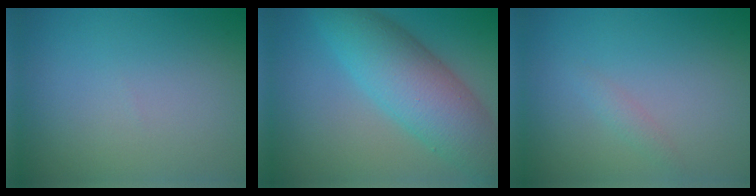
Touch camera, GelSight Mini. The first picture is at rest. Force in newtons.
{"total": 8.5, "press": 8.5, "slide": 0.2}
{"total": 0.9, "press": 0.9, "slide": 0.0}